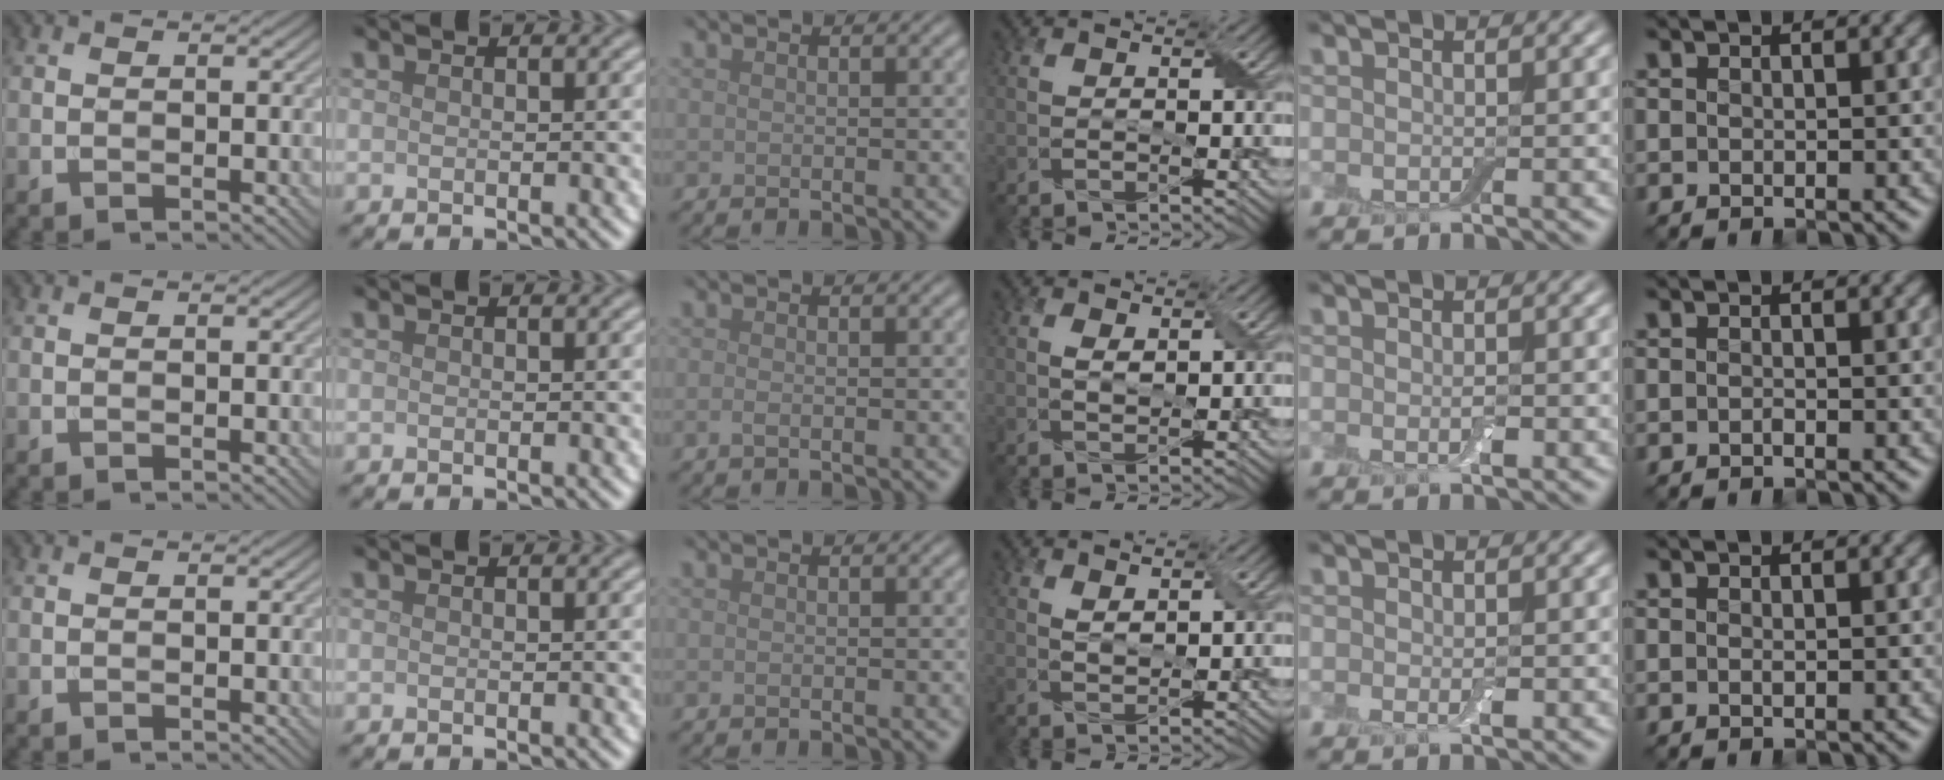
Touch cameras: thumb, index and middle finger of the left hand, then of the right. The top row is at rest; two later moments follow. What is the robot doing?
{"motion": "fold", "object": "aluminum foil"}